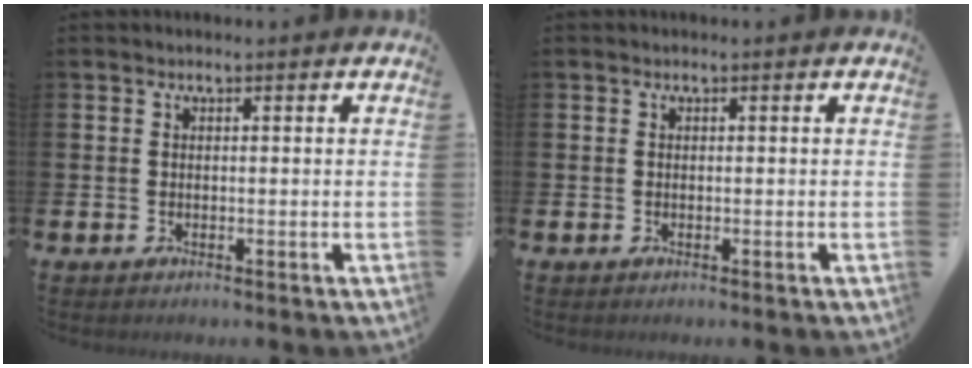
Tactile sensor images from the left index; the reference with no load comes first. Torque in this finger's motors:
{"motor_torque": [0.00, 0.00, 0.00, 0.00]}